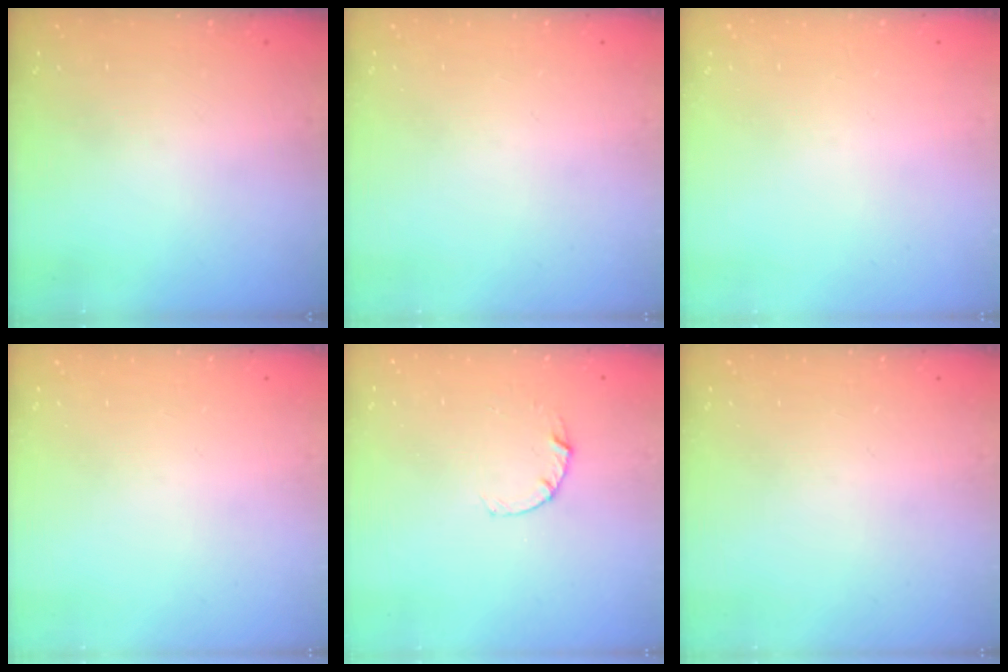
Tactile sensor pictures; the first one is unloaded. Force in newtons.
{"total": 0.0}
{"total": 0.0}
{"total": 0.0}
{"total": 3.2, "press": 3.2, "slide": 0.4}
{"total": 0.0}